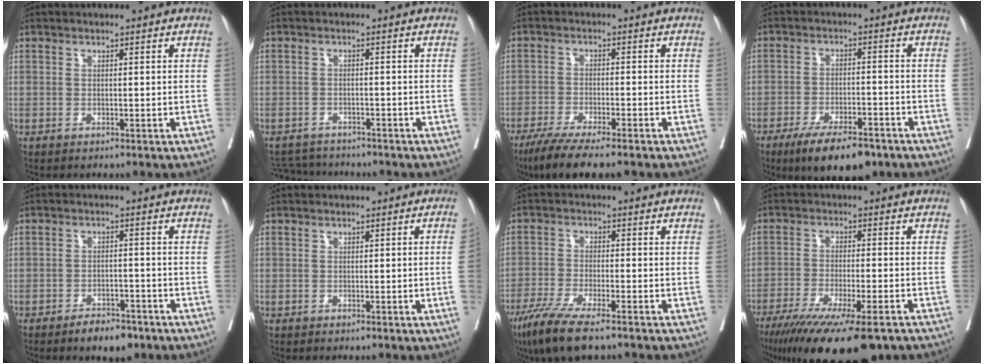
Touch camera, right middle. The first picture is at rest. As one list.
[{"total": 6.0, "force": [-5.9, 1.1, 0.9], "torque": [-0.017, -0.003, -0.090]}, {"total": 9.5, "force": [-7.5, 0.7, 5.8], "torque": [-0.094, -0.023, -0.120]}, {"total": 10.6, "force": [-7.7, 3.2, 6.6], "torque": [-0.107, -0.012, -0.124]}, {"total": 4.8, "force": [-3.5, 1.9, 2.6], "torque": [-0.042, 0.001, -0.049]}, {"total": 1.7, "force": [-0.3, 0.1, 1.7], "torque": [-0.032, 0.005, -0.002]}, {"total": 9.0, "force": [-6.3, 1.1, 6.2], "torque": [-0.116, -0.024, -0.109]}, {"total": 18.3, "force": [-13.7, 2.7, 11.9], "torque": [-0.174, -0.045, -0.213]}]